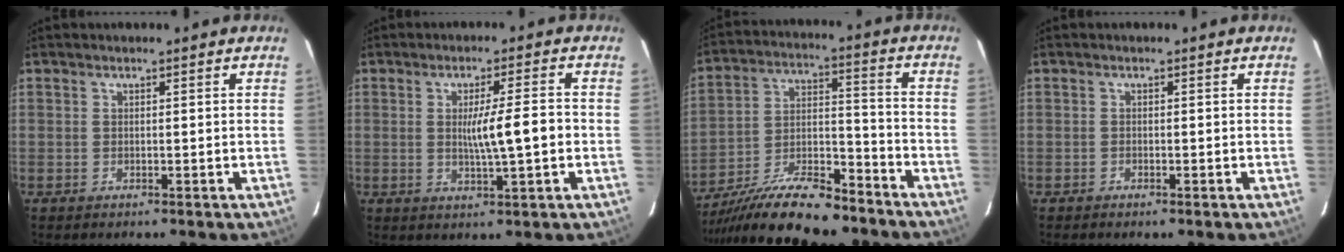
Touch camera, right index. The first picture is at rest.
{"total": 6.4, "force": [-0.4, 0.0, 6.4], "torque": [-0.103, -0.004, -0.005]}
{"total": 16.0, "force": [-13.7, 2.6, 7.8], "torque": [-0.153, 0.001, -0.246]}
{"total": 0.6, "force": [-0.5, 0.1, 0.3], "torque": [-0.010, -0.001, -0.007]}